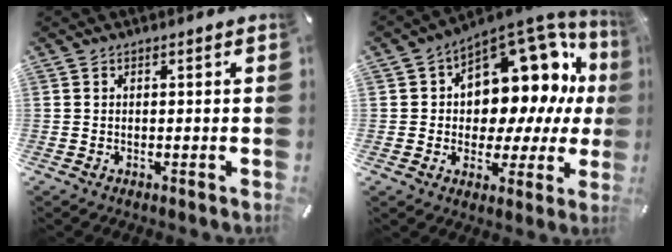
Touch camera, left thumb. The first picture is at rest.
{"total": 14.8, "force": [6.8, 10.1, 8.4], "torque": [-0.098, -0.080, 0.117]}